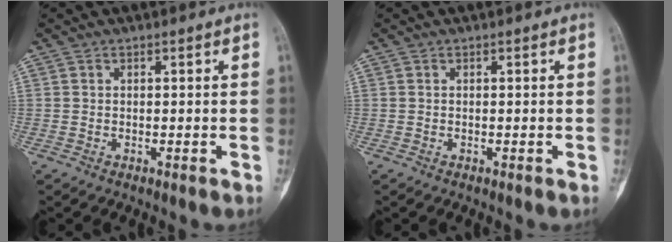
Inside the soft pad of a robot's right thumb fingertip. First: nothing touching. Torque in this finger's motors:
{"motor_torque": [0.37, 0.15, -0.35, 0.06, 0.05]}